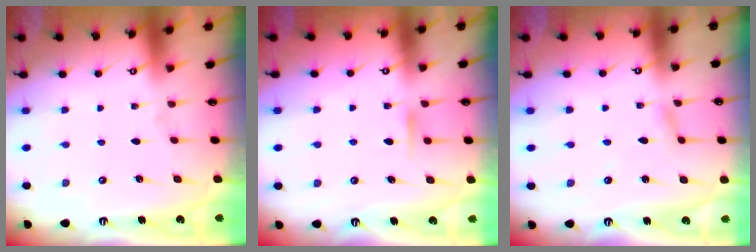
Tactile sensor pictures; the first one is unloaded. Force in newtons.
{"total": 6.1, "press": 6.1, "slide": 0.8}
{"total": 2.3, "press": 2.3, "slide": 0.2}